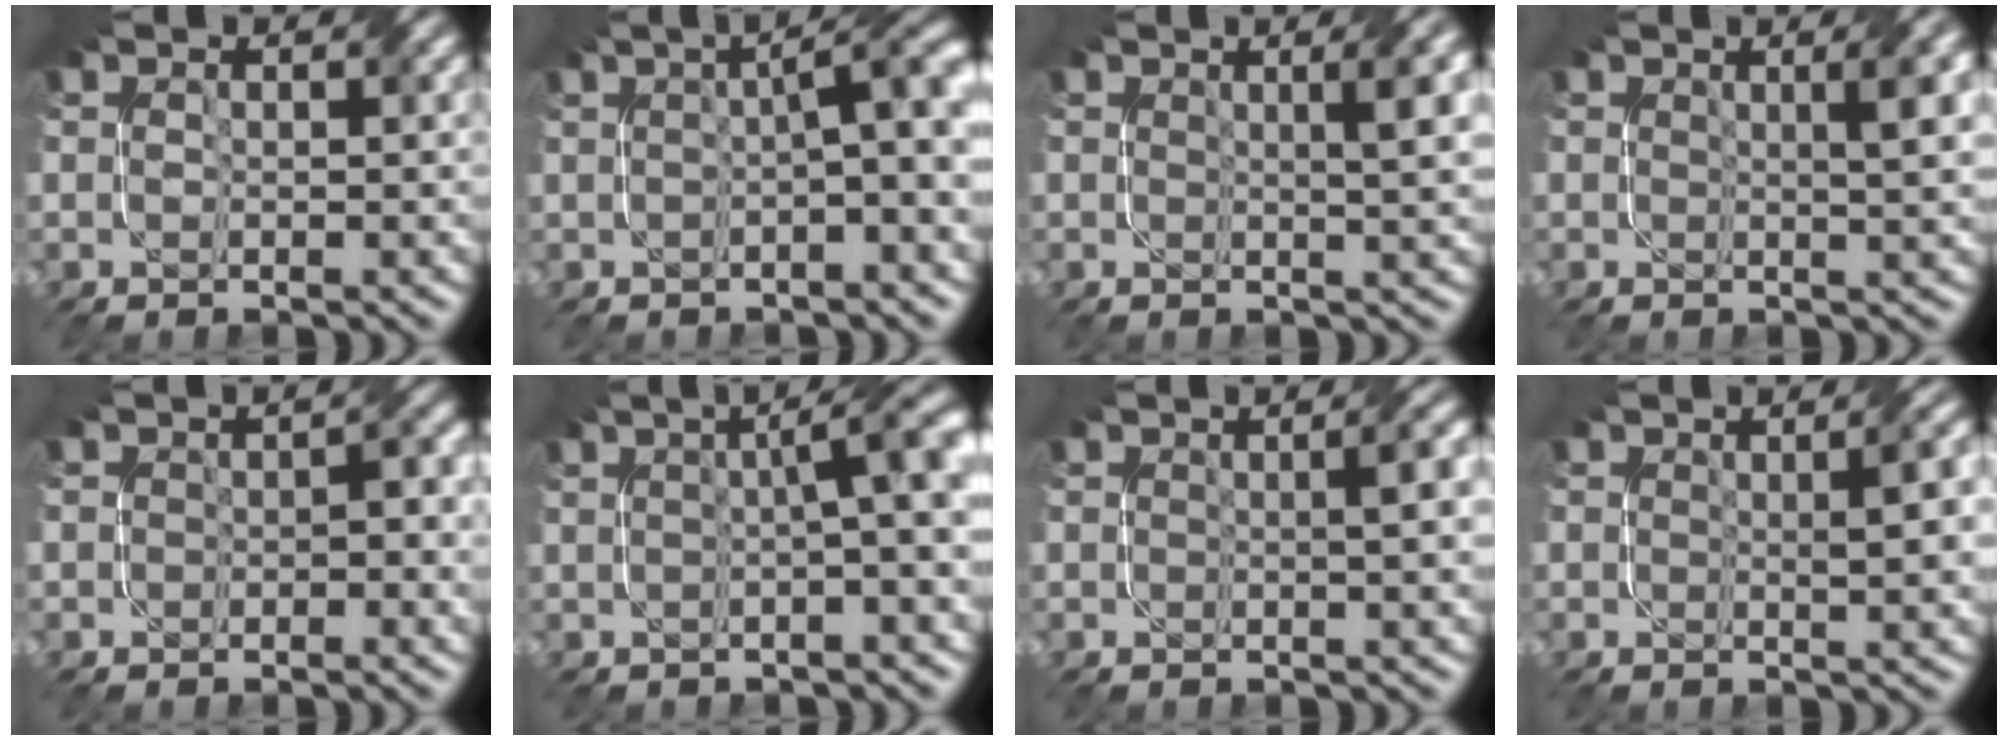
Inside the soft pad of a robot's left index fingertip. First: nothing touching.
{"total": 6.0, "force": [0.6, 1.6, 5.8], "torque": [-0.049, 0.028, 0.007]}
{"total": 3.4, "force": [0.8, 0.8, 3.2], "torque": [-0.030, 0.013, 0.011]}
{"total": 3.0, "force": [0.7, 0.7, 2.8], "torque": [-0.025, 0.011, 0.009]}
{"total": 2.0, "force": [-0.7, 1.2, 1.5], "torque": [-0.012, 0.005, -0.004]}
{"total": 6.9, "force": [0.9, 2.0, 6.5], "torque": [-0.039, 0.033, 0.003]}
{"total": 2.3, "force": [0.1, 0.5, 2.3], "torque": [-0.020, 0.012, 0.000]}
{"total": 2.6, "force": [0.2, 0.6, 2.6], "torque": [-0.026, 0.009, 0.006]}